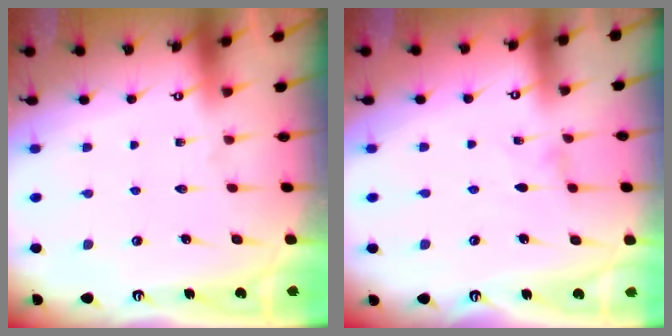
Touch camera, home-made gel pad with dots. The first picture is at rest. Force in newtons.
{"total": 0.0}